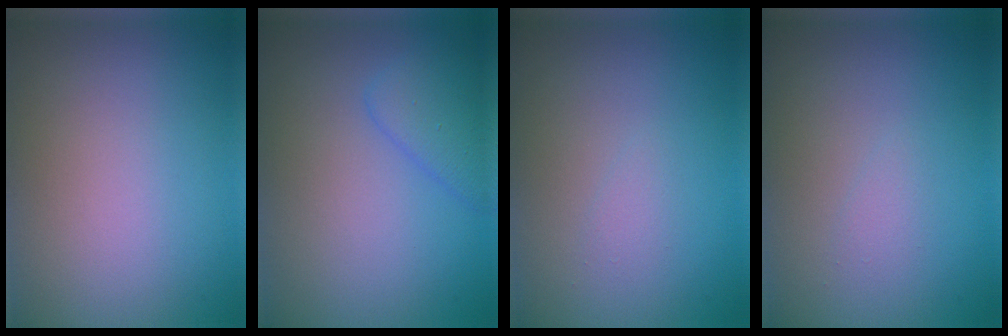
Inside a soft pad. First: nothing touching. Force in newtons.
{"total": 2.4, "press": 2.4, "slide": 0.1}
{"total": 0.7, "press": 0.7, "slide": 0.1}
{"total": 0.7, "press": 0.7, "slide": 0.1}